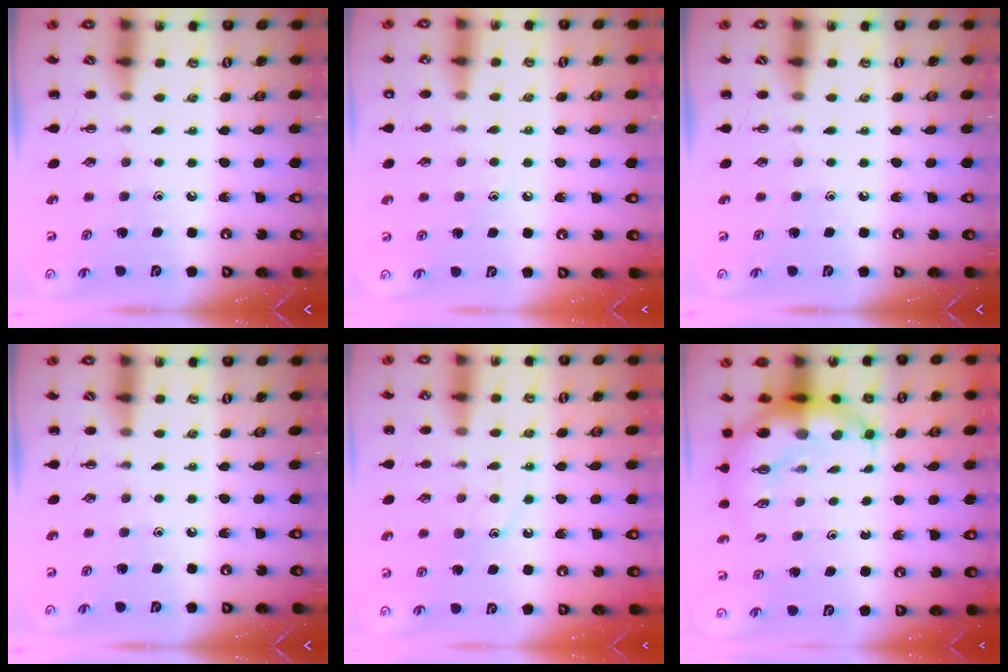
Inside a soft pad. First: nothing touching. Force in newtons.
{"total": 6.0, "press": 5.8, "slide": 1.4}
{"total": 0.0}
{"total": 0.0}
{"total": 9.3, "press": 9.3, "slide": 1.0}
{"total": 9.4, "press": 9.1, "slide": 2.4}